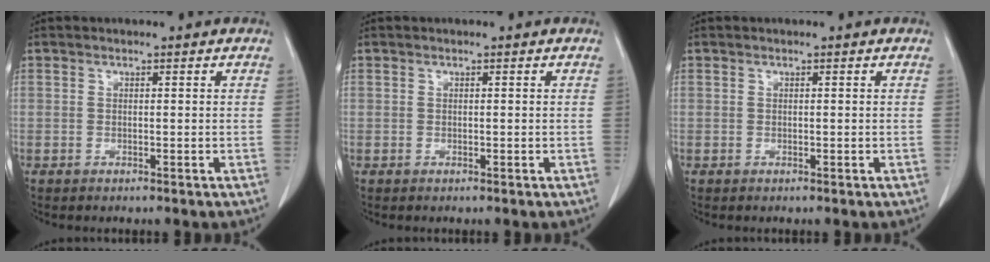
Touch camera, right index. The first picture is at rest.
{"total": 0.0}
{"total": 0.0}